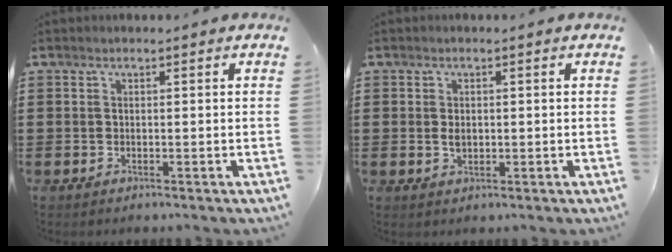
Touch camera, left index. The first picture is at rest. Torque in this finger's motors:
{"motor_torque": [0.36, 0.29, 0.17, 0.01]}